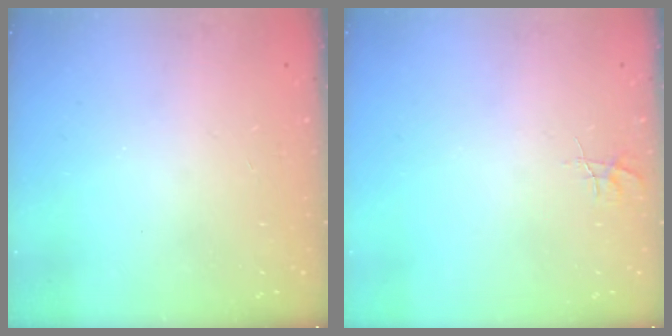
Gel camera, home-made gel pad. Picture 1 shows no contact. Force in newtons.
{"total": 3.6, "press": 3.6, "slide": 0.3}